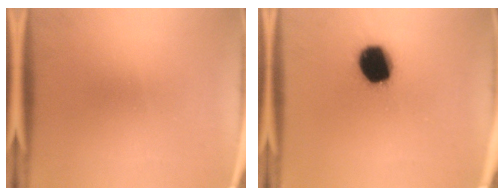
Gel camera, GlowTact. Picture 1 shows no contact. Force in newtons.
{"total": 14.6}